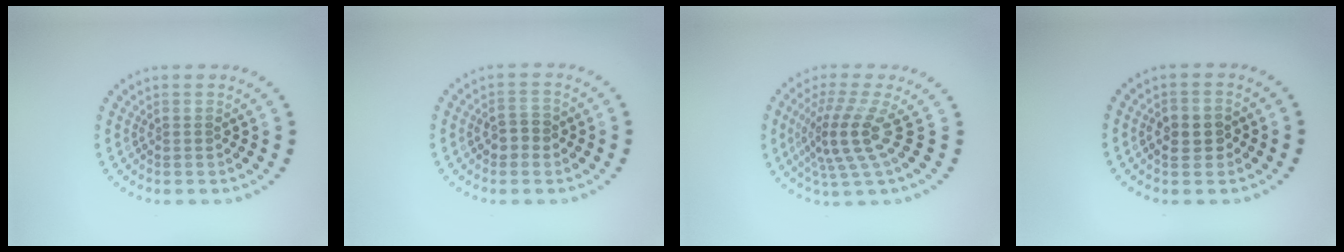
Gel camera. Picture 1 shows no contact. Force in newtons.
{"total": 2.0, "press": 2.0, "slide": 0.3}
{"total": 4.2, "press": 2.9, "slide": 3.1}
{"total": 2.6, "press": 2.6, "slide": 0.3}